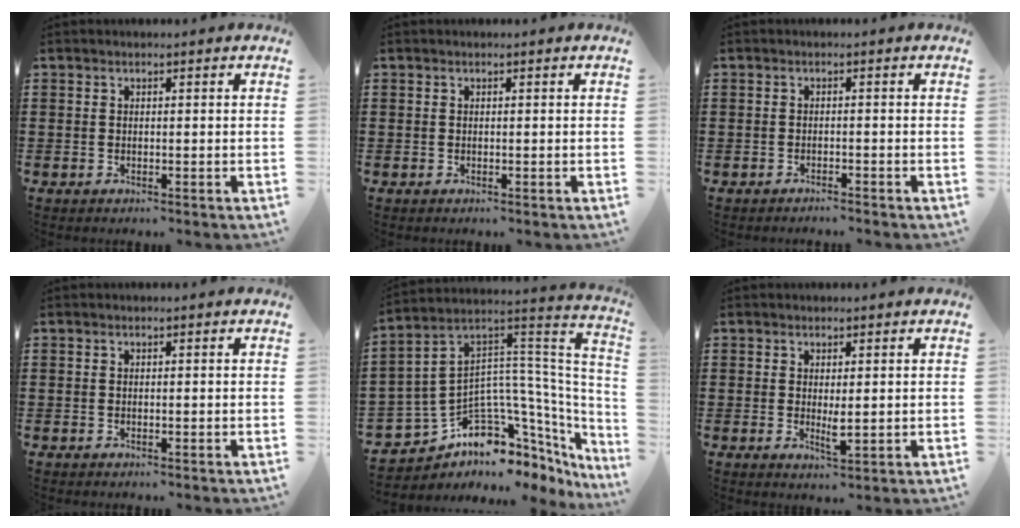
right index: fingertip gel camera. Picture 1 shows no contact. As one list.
[{"total": 0.0}, {"total": 1.1, "force": [-1.1, 0.0, 0.0], "torque": [-0.003, 0.000, -0.022]}, {"total": 0.0}, {"total": 7.0, "force": [-3.5, 4.4, 4.2], "torque": [-0.106, -0.044, -0.072]}, {"total": 2.5, "force": [0.3, 0.9, 2.3], "torque": [-0.036, -0.003, 0.004]}]